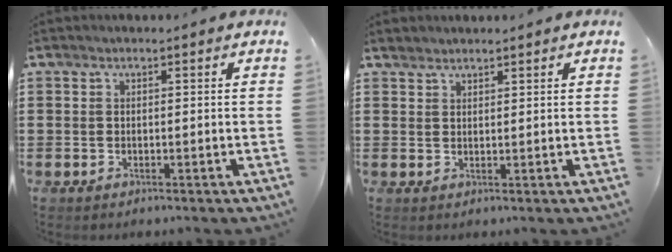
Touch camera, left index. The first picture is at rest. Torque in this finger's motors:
{"motor_torque": [2.14, 0.00, 0.05, -0.01]}